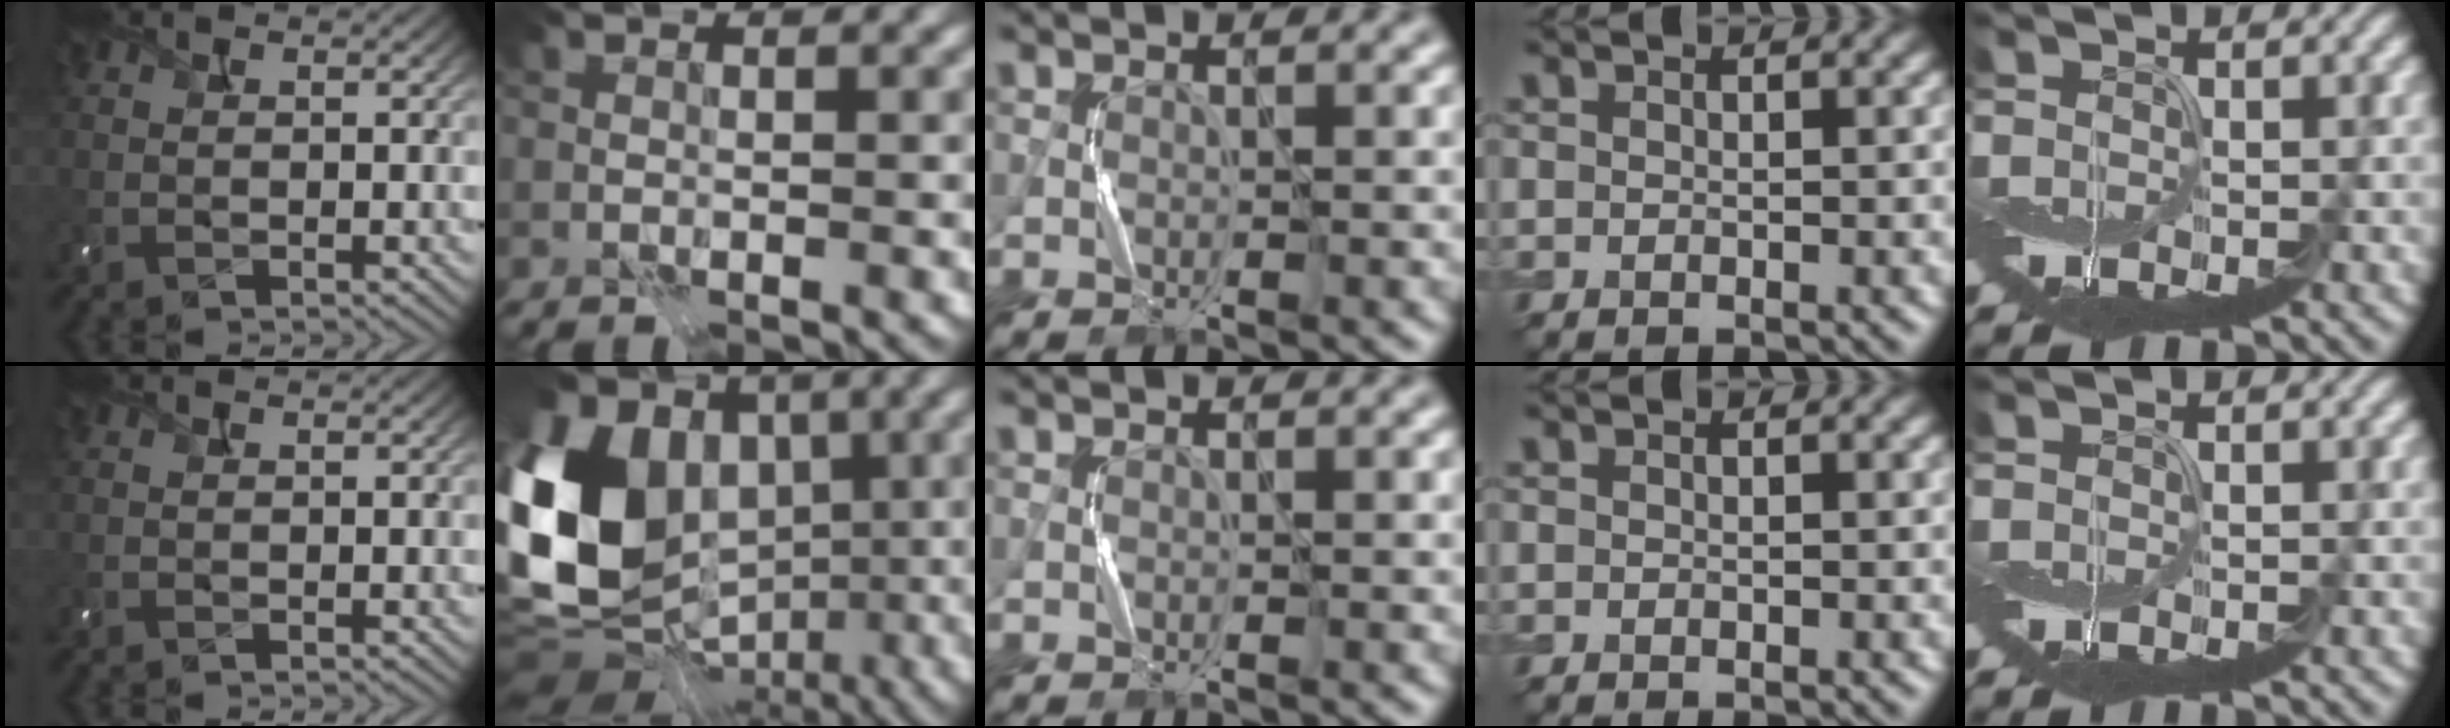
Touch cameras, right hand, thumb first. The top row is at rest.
{"index": {"total": 17.1, "force": [0.5, 13.1, 11.0], "torque": [-0.247, 0.015, -0.005]}}